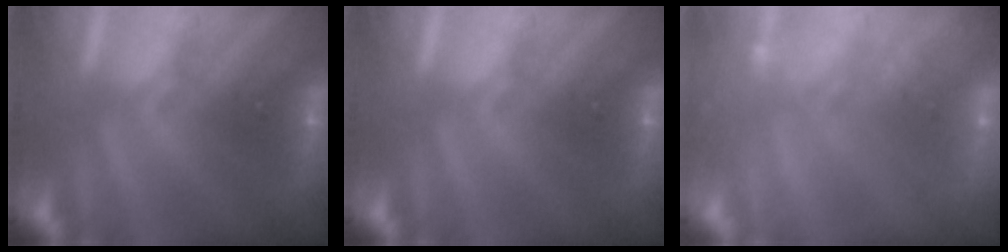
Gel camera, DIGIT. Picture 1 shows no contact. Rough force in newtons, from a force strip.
{"total": 0.0}
{"total": 9.0}